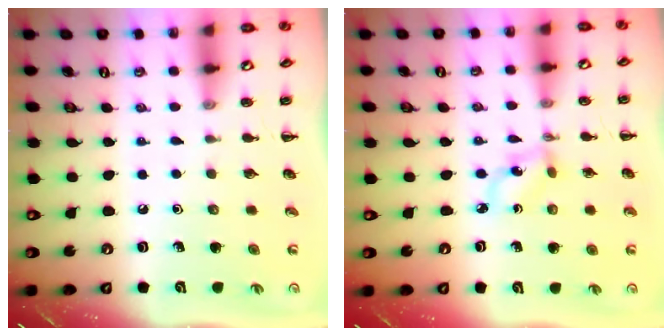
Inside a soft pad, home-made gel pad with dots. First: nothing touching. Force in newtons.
{"total": 2.0, "press": 2.0, "slide": 0.5}